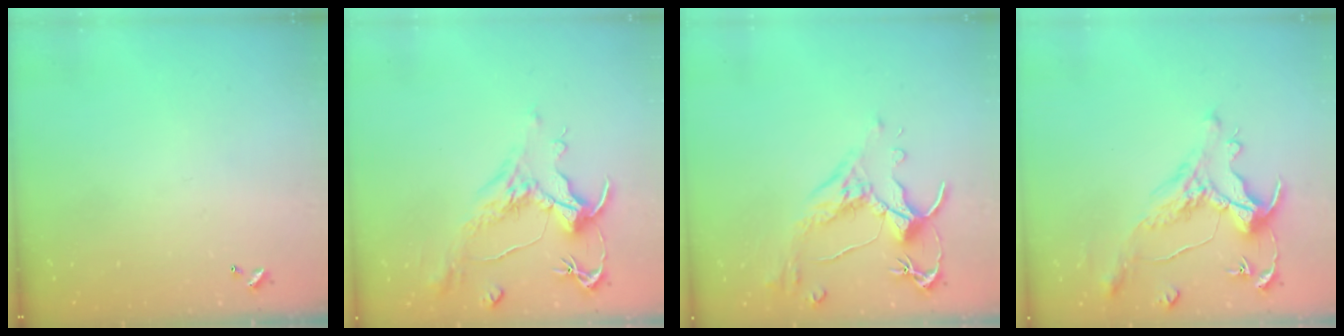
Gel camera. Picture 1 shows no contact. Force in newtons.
{"total": 1.6, "press": 0.7, "slide": 1.4}
{"total": 2.4, "press": 2.0, "slide": 1.4}
{"total": 1.0, "press": 0.3, "slide": 1.0}